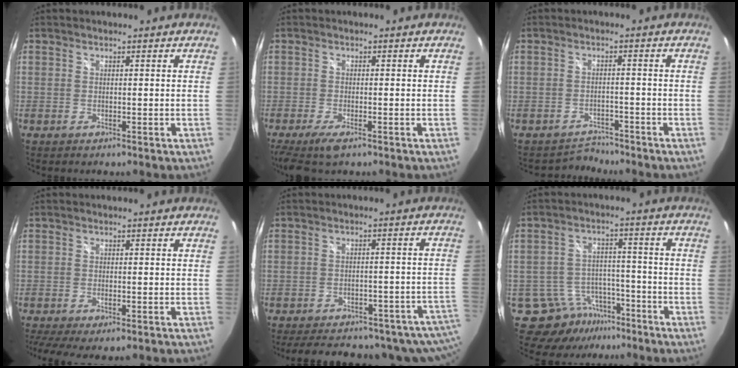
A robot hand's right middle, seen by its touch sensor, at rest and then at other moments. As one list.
[{"total": 6.7, "force": [-4.5, 1.7, 4.7], "torque": [-0.109, -0.027, -0.078]}, {"total": 3.7, "force": [-3.5, 1.0, -0.7], "torque": [0.008, 0.007, -0.058]}, {"total": 7.7, "force": [-5.3, 2.2, 5.1], "torque": [-0.113, -0.032, -0.084]}, {"total": 22.3, "force": [-19.0, 7.7, 8.6], "torque": [-0.136, 0.006, -0.220]}, {"total": 9.8, "force": [-7.6, 5.8, 1.9], "torque": [-0.041, 0.019, -0.108]}]